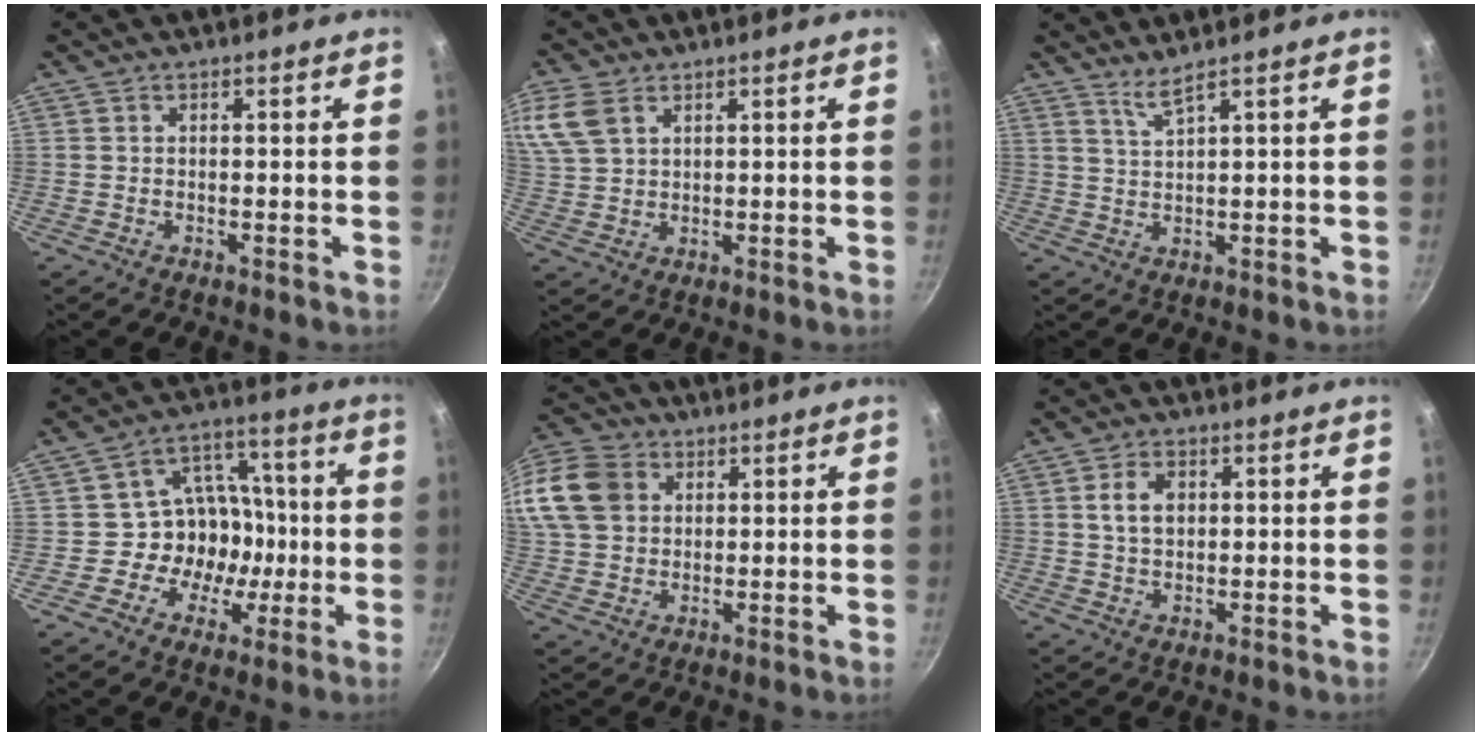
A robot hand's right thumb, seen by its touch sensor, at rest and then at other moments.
{"total": 9.3, "force": [4.5, 6.0, 5.6], "torque": [-0.122, 0.008, 0.094]}
{"total": 2.9, "force": [2.2, -0.5, 1.8], "torque": [-0.039, -0.022, 0.046]}
{"total": 12.7, "force": [-2.2, 11.2, 5.5], "torque": [-0.032, 0.039, -0.044]}
{"total": 23.8, "force": [7.1, 19.0, 12.5], "torque": [-0.312, 0.053, 0.132]}
{"total": 5.1, "force": [1.2, 3.5, 3.5], "torque": [-0.050, 0.001, 0.022]}